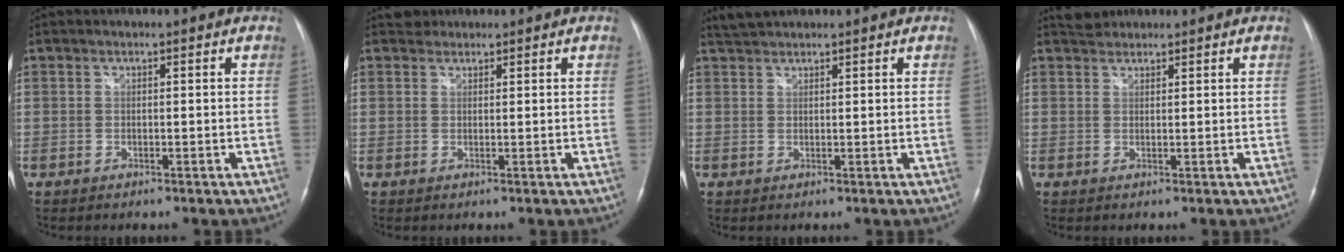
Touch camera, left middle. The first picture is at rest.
{"total": 1.5, "force": [1.3, 0.7, -0.4], "torque": [0.006, 0.009, 0.018]}
{"total": 2.6, "force": [2.5, 0.3, 0.6], "torque": [-0.018, 0.016, 0.048]}
{"total": 1.9, "force": [1.8, 0.5, -0.2], "torque": [-0.001, 0.011, 0.032]}